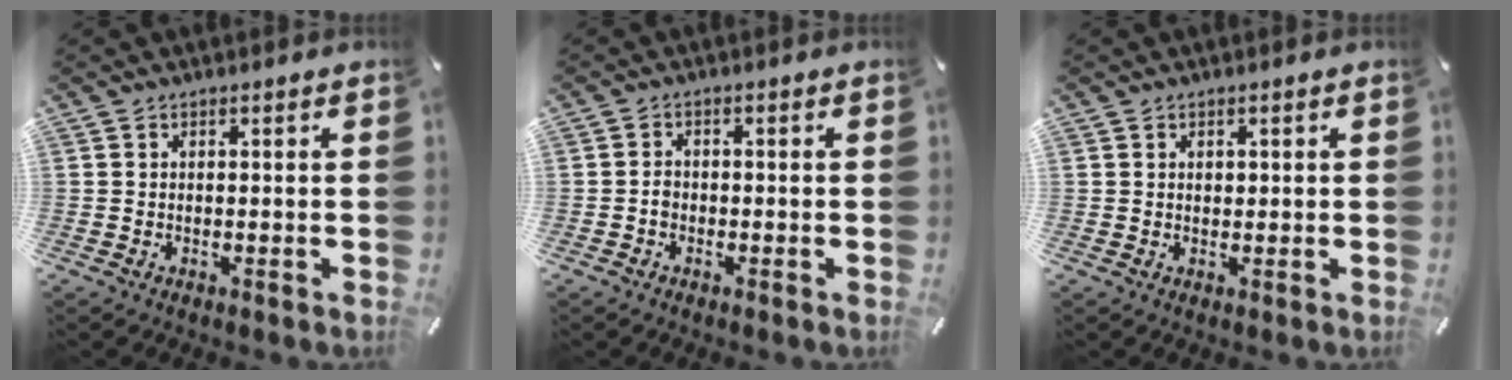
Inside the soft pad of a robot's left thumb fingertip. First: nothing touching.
{"total": 1.7, "force": [-0.7, 1.3, 0.8], "torque": [-0.016, 0.005, -0.015]}
{"total": 0.8, "force": [0.2, 0.8, 0.2], "torque": [0.005, -0.001, 0.002]}